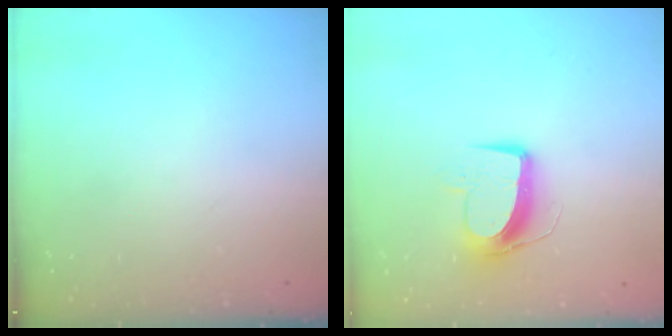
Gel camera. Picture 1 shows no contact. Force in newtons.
{"total": 9.8, "press": 9.8, "slide": 1.0}